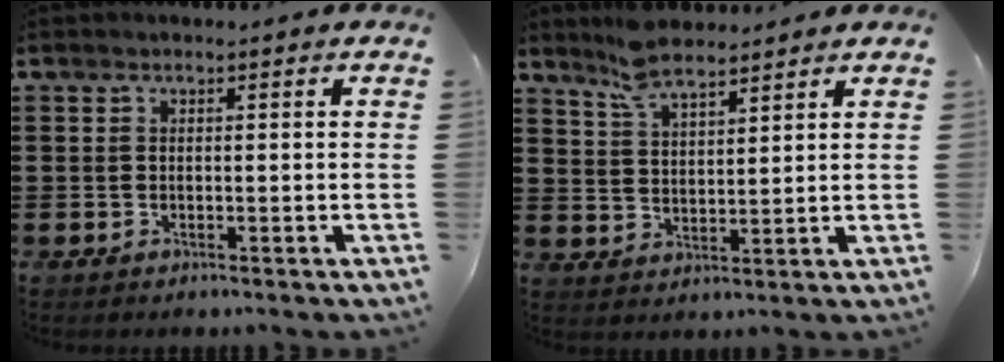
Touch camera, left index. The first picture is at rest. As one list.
[{"total": 5.9, "force": [5.2, 1.5, 2.4], "torque": [-0.061, -0.008, 0.098]}]